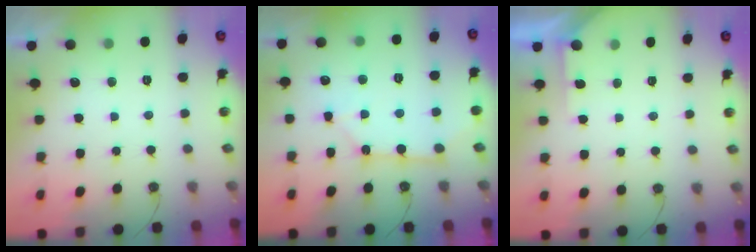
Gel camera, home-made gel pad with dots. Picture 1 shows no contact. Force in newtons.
{"total": 7.3, "press": 7.3, "slide": 0.7}
{"total": 2.8, "press": 2.8, "slide": 0.2}